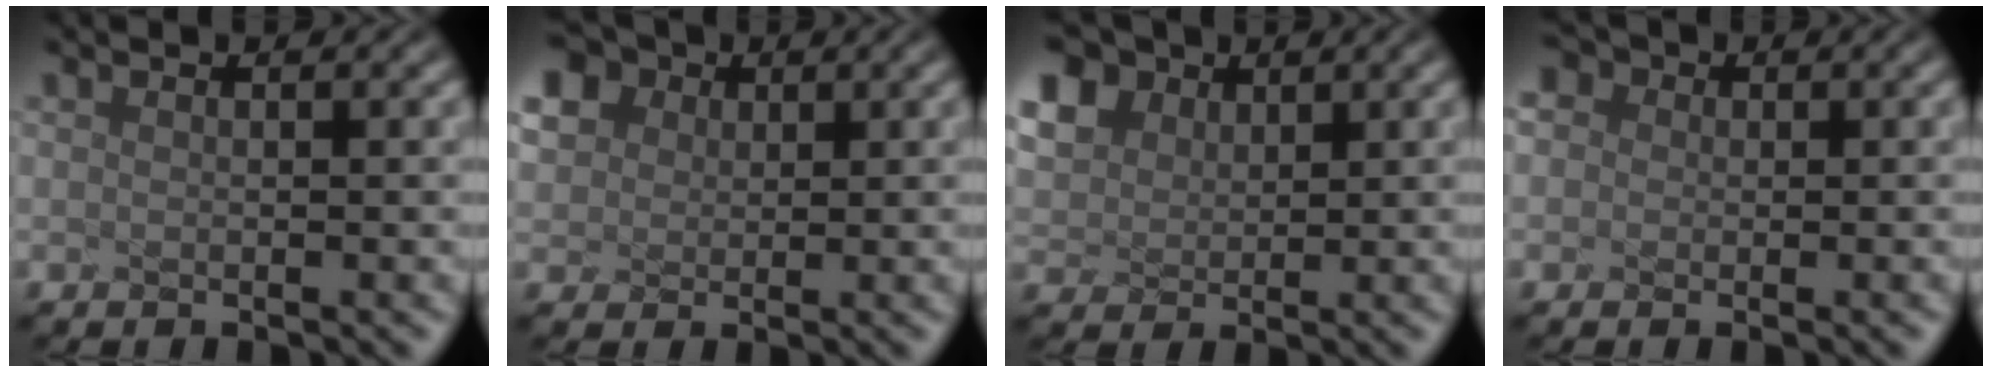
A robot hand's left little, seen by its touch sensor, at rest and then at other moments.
{"total": 3.5, "force": [1.8, 2.8, 1.0], "torque": [-0.084, 0.014, 0.062]}
{"total": 5.9, "force": [3.6, 4.1, 2.4], "torque": [-0.128, 0.022, 0.099]}
{"total": 1.8, "force": [0.6, 1.6, 0.5], "torque": [-0.026, 0.015, 0.018]}